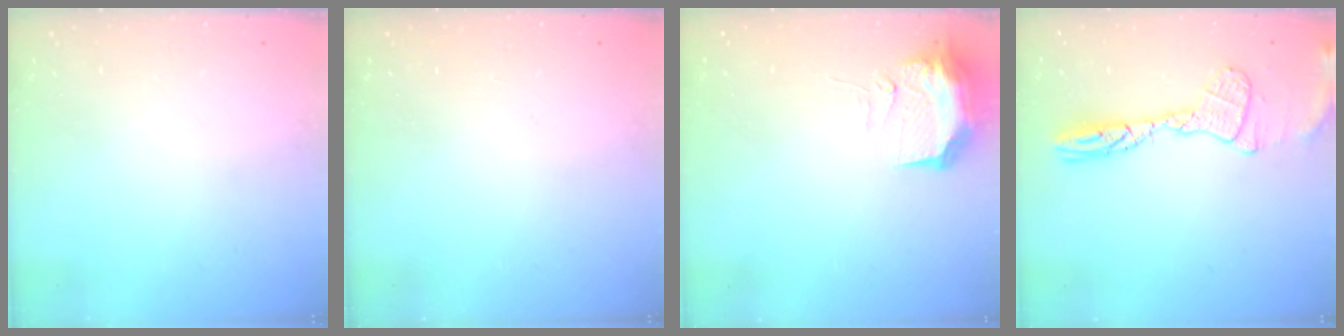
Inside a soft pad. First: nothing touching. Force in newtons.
{"total": 0.0}
{"total": 9.5, "press": 9.4, "slide": 1.4}
{"total": 12.1, "press": 12.0, "slide": 0.9}